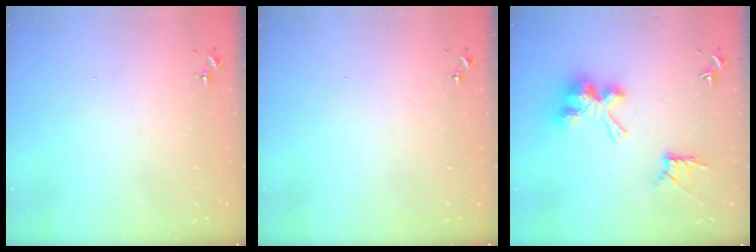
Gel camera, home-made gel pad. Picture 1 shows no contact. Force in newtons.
{"total": 0.0}
{"total": 13.8, "press": 13.8, "slide": 0.4}